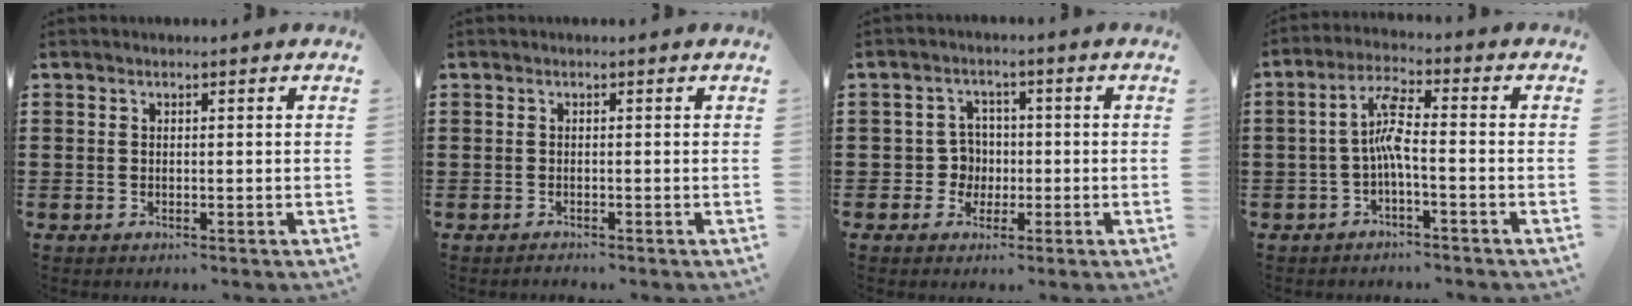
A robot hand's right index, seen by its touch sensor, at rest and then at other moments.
{"total": 0.5, "force": [-0.5, 0.1, -0.1], "torque": [0.000, 0.000, -0.012]}
{"total": 4.2, "force": [-0.6, 3.9, 1.5], "torque": [-0.042, 0.009, -0.014]}
{"total": 5.4, "force": [-1.4, 1.1, 5.1], "torque": [-0.102, 0.007, -0.029]}